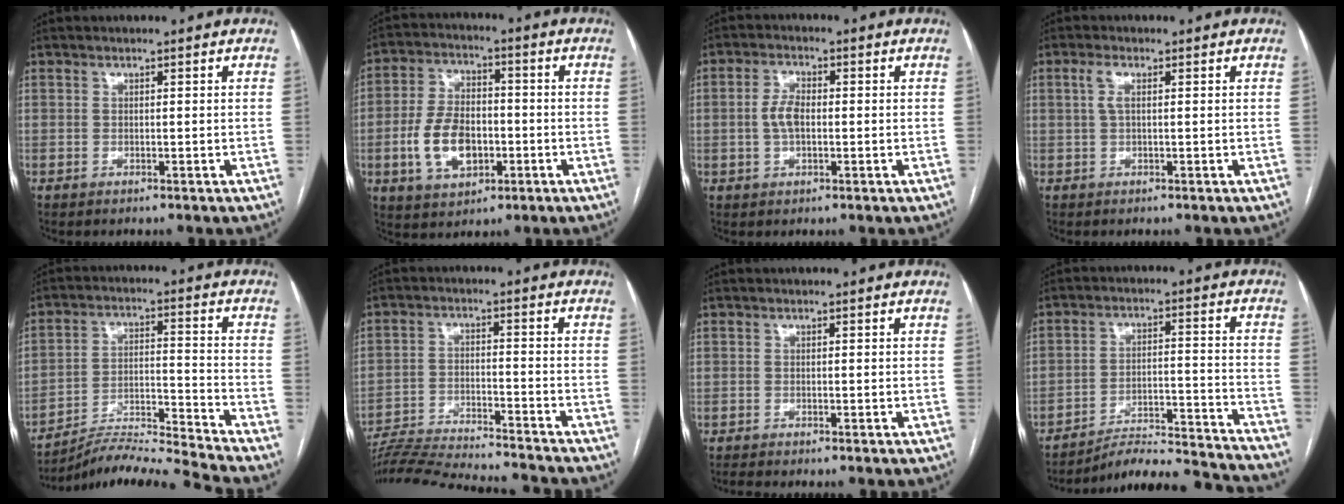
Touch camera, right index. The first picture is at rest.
{"total": 10.5, "force": [-2.6, 6.2, 8.0], "torque": [-0.168, 0.011, -0.041]}
{"total": 4.1, "force": [-0.2, 2.0, 3.5], "torque": [-0.077, 0.008, -0.005]}
{"total": 2.3, "force": [0.7, 0.7, 2.1], "torque": [-0.051, 0.010, 0.015]}
{"total": 13.4, "force": [-12.7, -3.4, 2.6], "torque": [-0.041, 0.014, -0.222]}
{"total": 19.4, "force": [-18.3, 0.3, 6.3], "torque": [-0.125, -0.026, -0.277]}
{"total": 1.4, "force": [-1.3, -0.4, 0.3], "torque": [-0.001, -0.001, -0.020]}
{"total": 20.5, "force": [-19.8, -0.1, 5.2], "torque": [-0.060, -0.003, -0.276]}